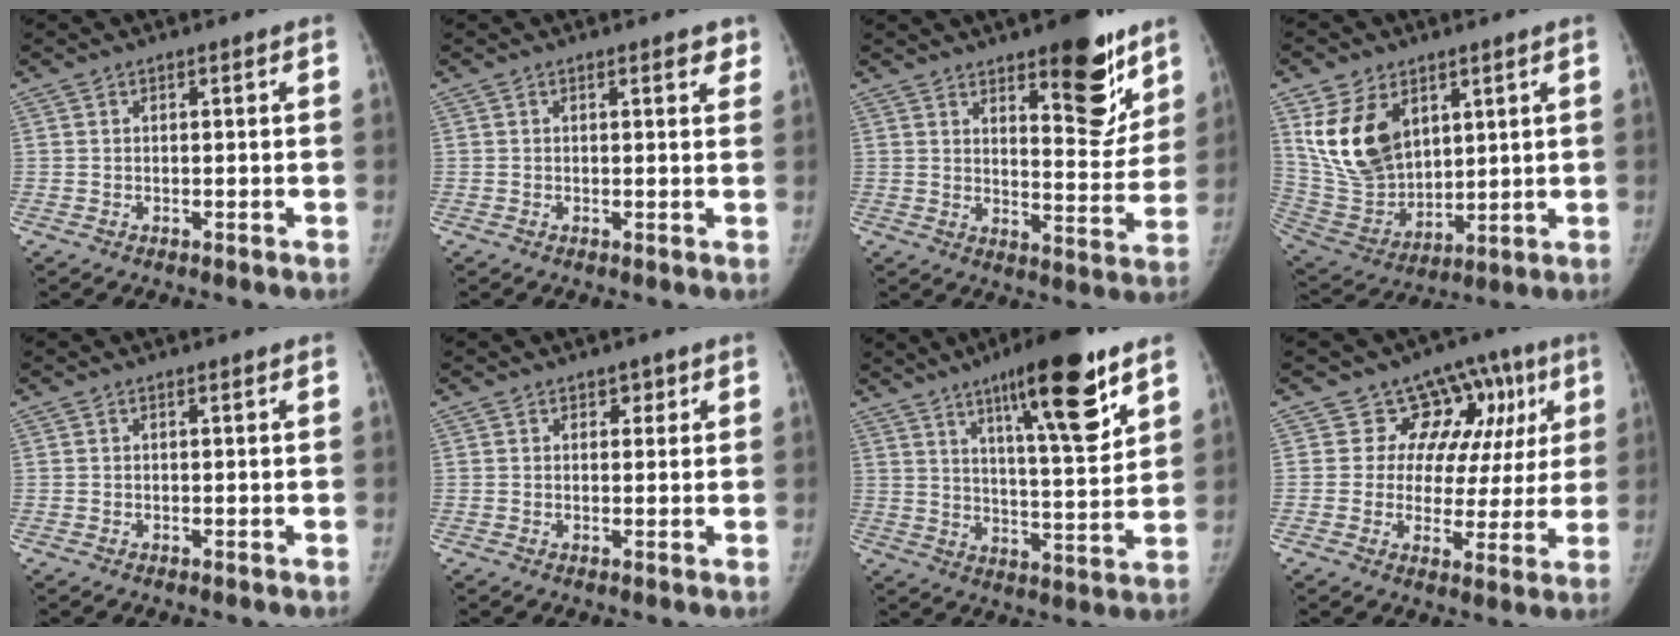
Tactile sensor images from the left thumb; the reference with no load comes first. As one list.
[{"total": 2.3, "force": [1.5, 1.0, 1.4], "torque": [-0.001, -0.005, 0.014]}, {"total": 15.4, "force": [9.4, 5.8, 10.7], "torque": [-0.090, -0.063, 0.135]}, {"total": 16.1, "force": [6.5, 10.8, 10.0], "torque": [-0.160, -0.032, 0.149]}, {"total": 0.0}, {"total": 1.7, "force": [0.9, 1.3, 0.6], "torque": [0.012, -0.003, 0.007]}, {"total": 17.6, "force": [10.1, 3.7, 14.0], "torque": [-0.190, -0.054, 0.157]}, {"total": 12.6, "force": [5.3, 10.1, 5.4], "torque": [-0.001, 0.001, 0.062]}]